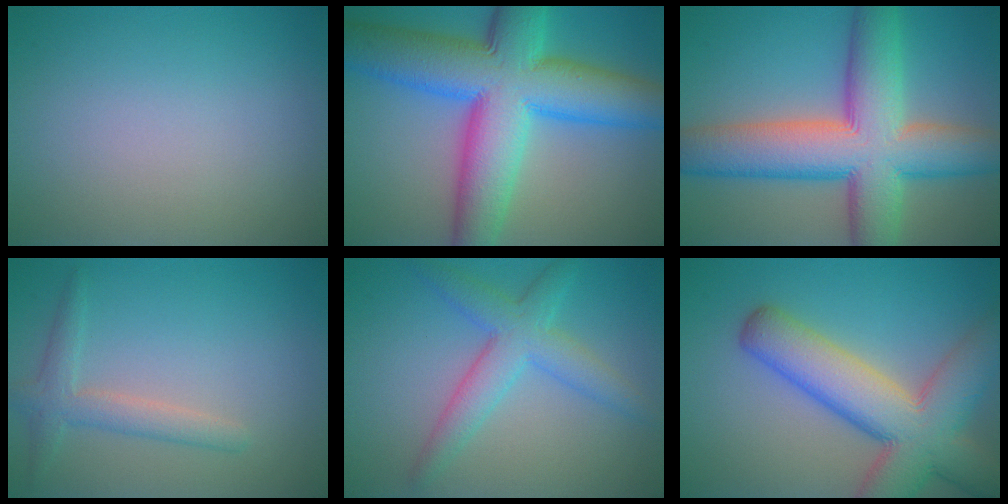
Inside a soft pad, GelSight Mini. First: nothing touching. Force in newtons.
{"total": 13.9, "press": 13.9, "slide": 0.0}
{"total": 12.3, "press": 12.3, "slide": 0.6}
{"total": 2.6, "press": 2.6, "slide": 0.1}
{"total": 4.5, "press": 4.5, "slide": 0.1}
{"total": 10.4, "press": 10.3, "slide": 0.7}